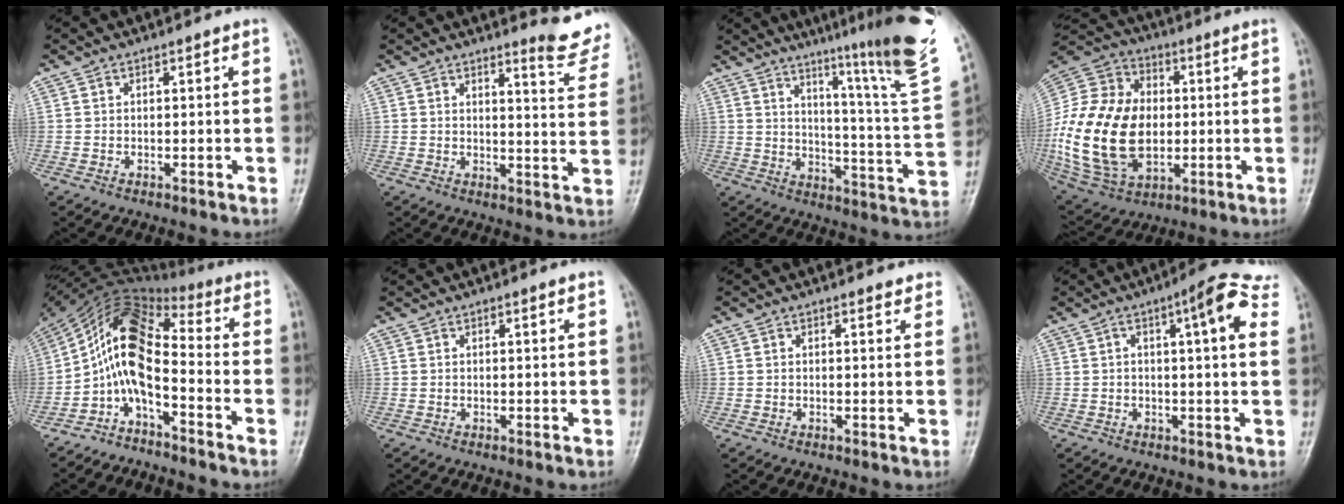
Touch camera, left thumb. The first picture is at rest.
{"total": 6.1, "force": [5.9, 0.7, 1.4], "torque": [-0.003, -0.059, 0.058]}
{"total": 24.8, "force": [16.9, 0.8, 18.2], "torque": [-0.242, -0.108, 0.230]}
{"total": 24.7, "force": [-1.1, 16.9, 17.9], "torque": [-0.359, 0.002, -0.005]}
{"total": 11.4, "force": [-3.5, 5.2, 9.5], "torque": [-0.181, 0.084, -0.078]}
{"total": 0.9, "force": [0.8, -0.1, 0.5], "torque": [-0.008, -0.001, 0.014]}
{"total": 1.7, "force": [1.5, 0.5, 0.4], "torque": [-0.001, -0.008, 0.015]}
{"total": 9.9, "force": [3.9, 1.9, 8.9], "torque": [-0.109, 0.006, 0.042]}